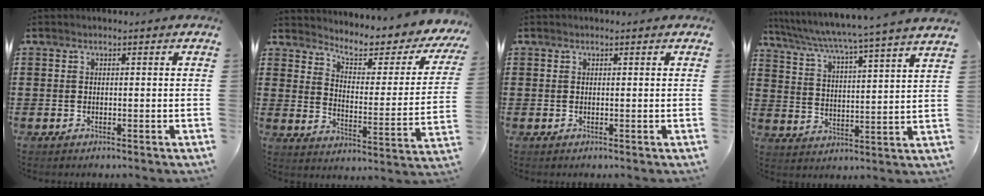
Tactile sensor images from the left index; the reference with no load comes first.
{"total": 5.1, "force": [4.2, 1.4, 2.5], "torque": [-0.057, -0.036, 0.062]}
{"total": 0.0}
{"total": 4.3, "force": [3.7, -1.3, 1.7], "torque": [-0.053, -0.042, 0.051]}